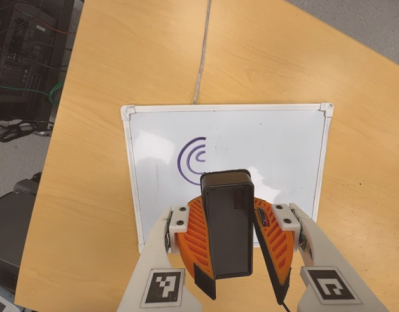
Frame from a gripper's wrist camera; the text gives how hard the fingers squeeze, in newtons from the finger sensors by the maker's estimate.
{"total": 8.4, "left": 9.5, "right": 7.2}